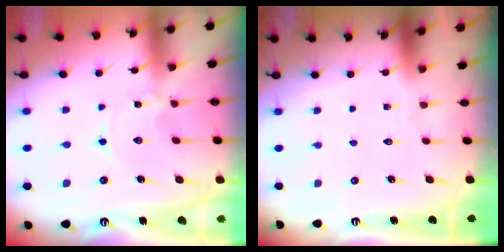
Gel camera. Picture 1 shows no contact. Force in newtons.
{"total": 0.0}